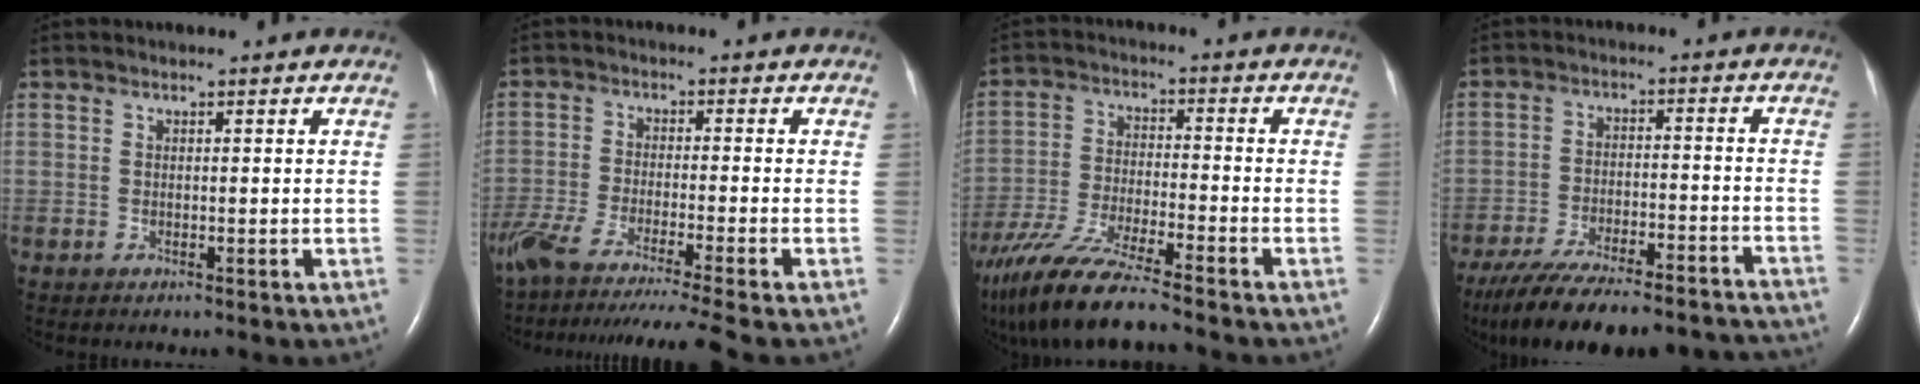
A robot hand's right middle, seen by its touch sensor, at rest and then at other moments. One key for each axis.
{"total": 16.8, "fx": -14.1, "fy": -1.6, "fz": 9.0, "tx": -0.156, "ty": -0.053, "tz": -0.230}
{"total": 13.8, "fx": -11.5, "fy": 0.5, "fz": 7.5, "tx": -0.152, "ty": -0.032, "tz": -0.210}
{"total": 22.7, "fx": -19.9, "fy": 4.7, "fz": 10.0, "tx": -0.160, "ty": -0.020, "tz": -0.283}